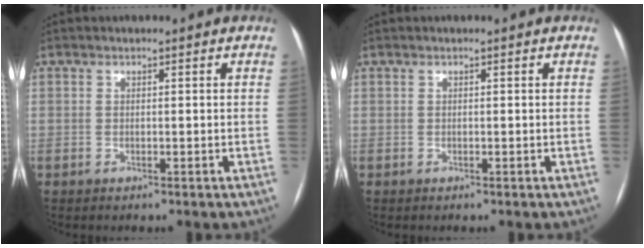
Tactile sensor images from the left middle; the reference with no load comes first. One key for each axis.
{"total": 0.0}